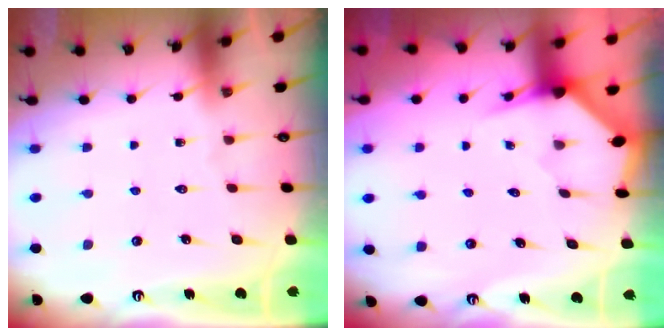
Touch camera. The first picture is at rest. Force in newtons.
{"total": 3.2, "press": 3.2, "slide": 0.1}